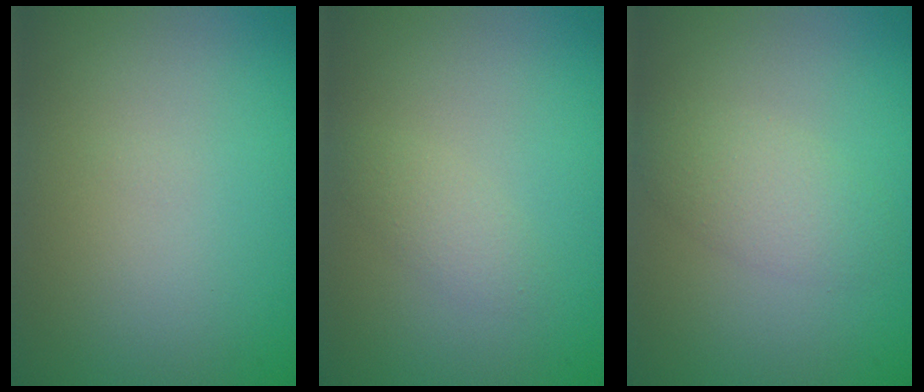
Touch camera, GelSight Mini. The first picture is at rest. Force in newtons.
{"total": 1.3, "press": 1.3, "slide": 0.0}
{"total": 2.7, "press": 2.7, "slide": 0.1}